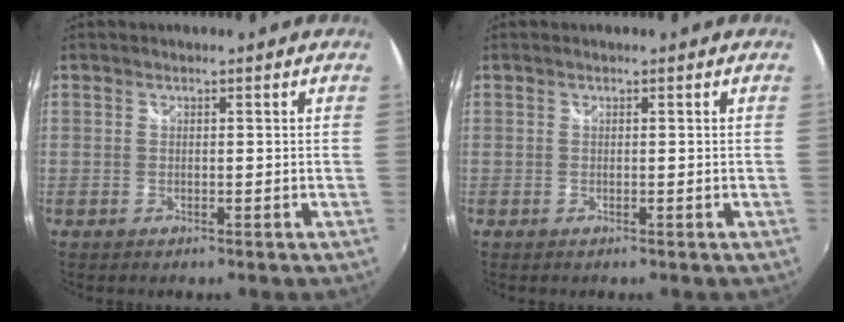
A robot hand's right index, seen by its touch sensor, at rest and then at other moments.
{"total": 0.0}